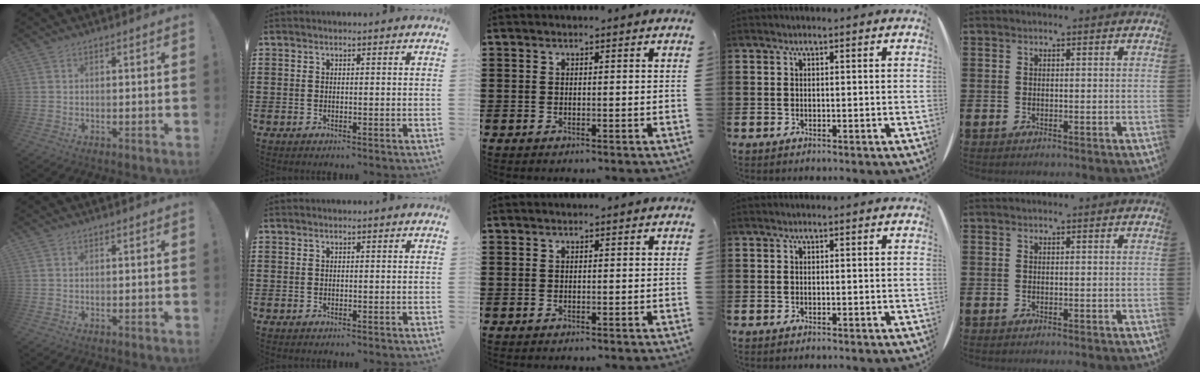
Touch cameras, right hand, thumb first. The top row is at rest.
{}